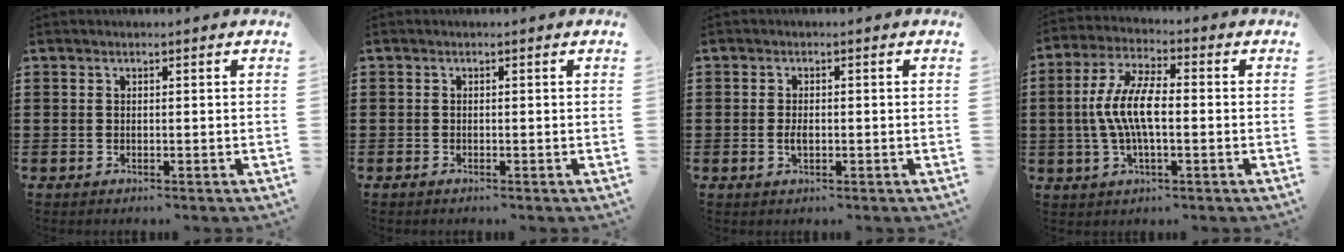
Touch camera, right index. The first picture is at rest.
{"total": 0.5, "force": [-0.5, 0.2, 0.0], "torque": [0.000, 0.001, -0.011]}
{"total": 2.0, "force": [-0.4, 0.8, 1.7], "torque": [-0.033, -0.001, -0.006]}
{"total": 8.8, "force": [-0.7, 2.9, 8.3], "torque": [-0.188, -0.011, -0.019]}